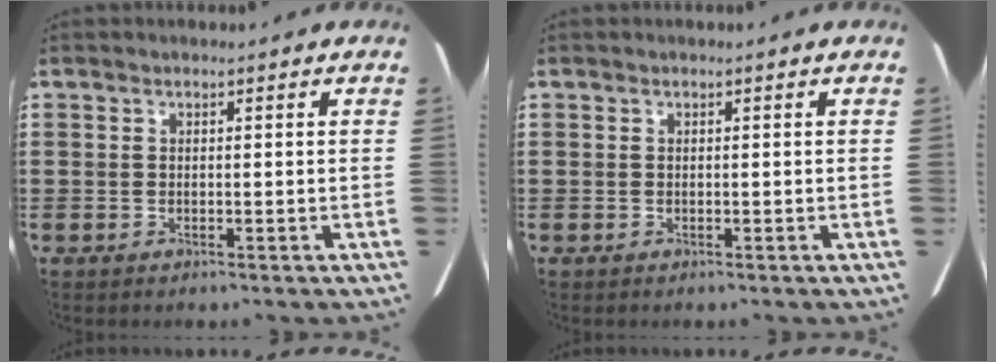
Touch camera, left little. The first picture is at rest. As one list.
[{"total": 0.0}]